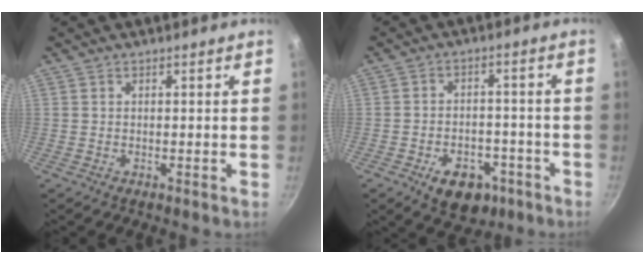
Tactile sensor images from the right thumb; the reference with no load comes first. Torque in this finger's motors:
{"motor_torque": [-0.25, 0.23, 0.08, 0.41, -0.01]}